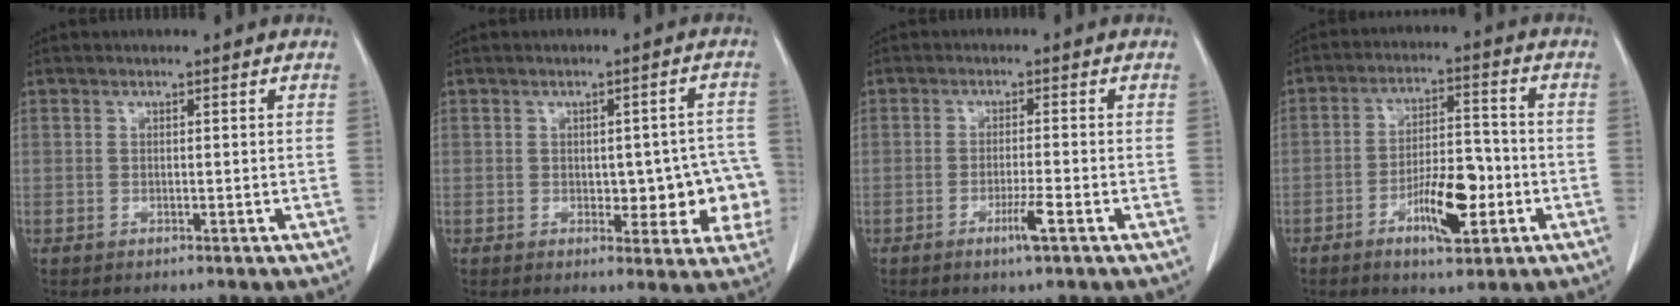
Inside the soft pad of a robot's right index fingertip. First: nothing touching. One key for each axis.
{"total": 8.5, "fx": -1.3, "fy": 4.1, "fz": 7.3, "tx": -0.059, "ty": 0.021, "tz": -0.010}
{"total": 3.4, "fx": -1.7, "fy": -0.4, "fz": 2.9, "tx": -0.055, "ty": -0.008, "tz": -0.033}
{"total": 9.1, "fx": -3.5, "fy": 2.8, "fz": 7.9, "tx": -0.142, "ty": 0.005, "tz": -0.056}